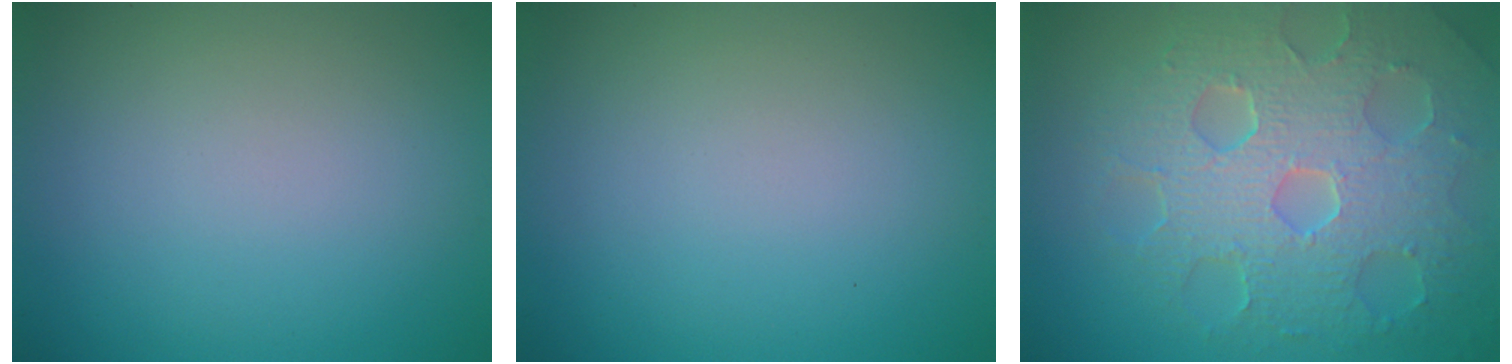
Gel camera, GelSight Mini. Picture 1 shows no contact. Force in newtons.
{"total": 0.0}
{"total": 8.7, "press": 6.0, "slide": 6.2}